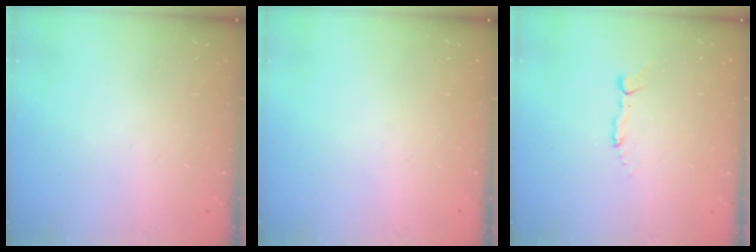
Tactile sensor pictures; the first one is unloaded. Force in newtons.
{"total": 0.0}
{"total": 3.0, "press": 3.0, "slide": 0.2}